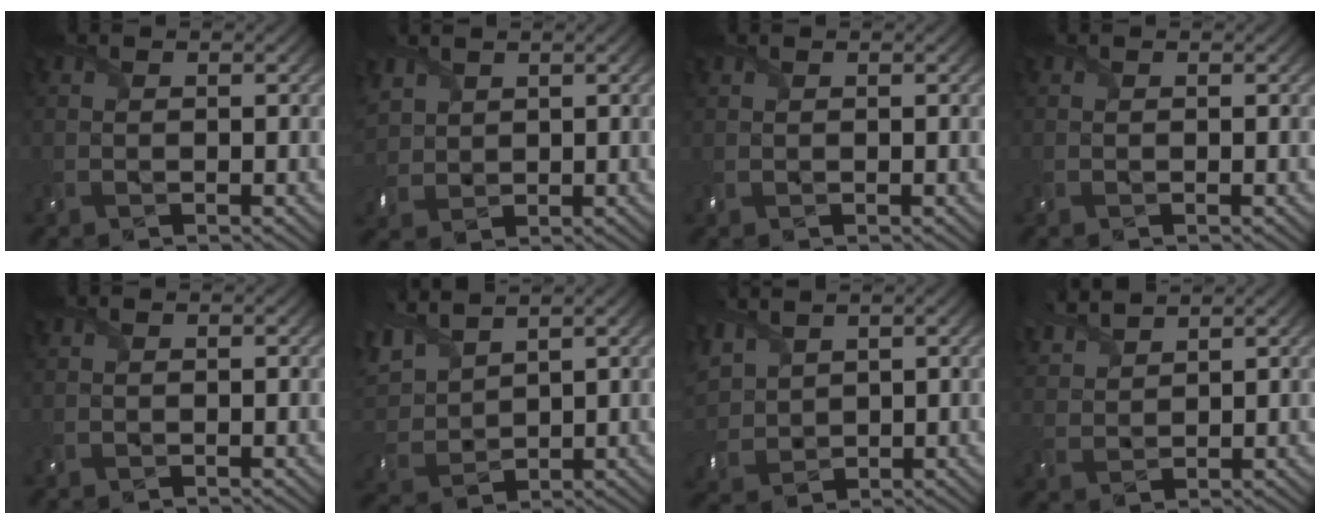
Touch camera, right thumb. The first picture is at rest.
{"total": 4.3, "force": [2.1, 3.3, 1.9], "torque": [-0.068, 0.001, 0.044]}
{"total": 0.5, "force": [0.5, 0.2, 0.2], "torque": [-0.010, 0.004, 0.012]}
{"total": 0.0}
{"total": 0.0}
{"total": 7.5, "force": [5.0, 3.2, 4.5], "torque": [-0.140, 0.020, 0.097]}
{"total": 5.7, "force": [2.9, 3.6, 3.3], "torque": [-0.113, 0.008, 0.058]}
{"total": 5.6, "force": [4.9, 1.6, 2.3], "torque": [-0.069, 0.017, 0.100]}